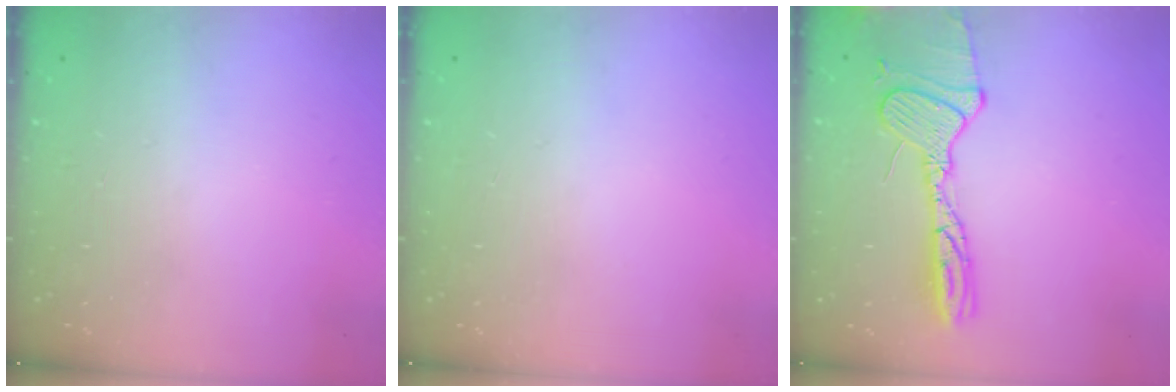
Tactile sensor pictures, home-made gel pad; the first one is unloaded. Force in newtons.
{"total": 0.0}
{"total": 15.8, "press": 15.8, "slide": 1.1}